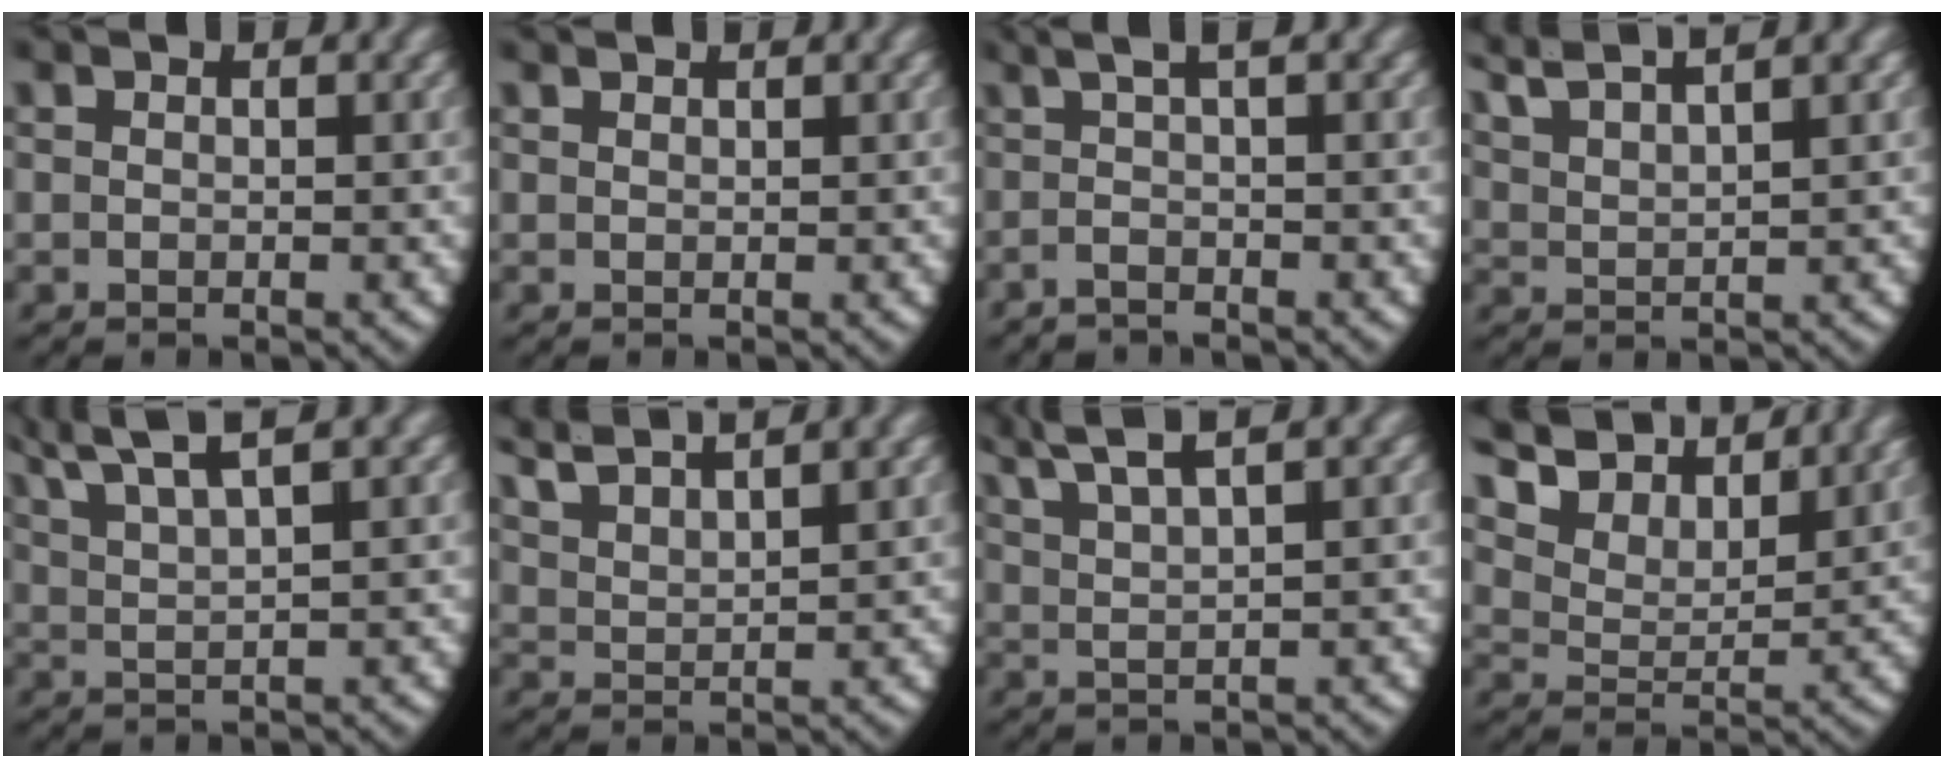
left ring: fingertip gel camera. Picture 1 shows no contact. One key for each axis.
{"total": 0.9, "fx": 0.6, "fy": -0.6, "fz": 0.0, "tx": 0.005, "ty": -0.003, "tz": 0.017}
{"total": 2.4, "fx": 0.5, "fy": 0.1, "fz": 2.4, "tx": -0.035, "ty": 0.007, "tz": 0.004}
{"total": 4.9, "fx": 4.2, "fy": 1.2, "fz": 2.3, "tx": -0.064, "ty": 0.005, "tz": 0.080}
{"total": 3.5, "fx": 2.4, "fy": 0.9, "fz": 2.3, "tx": -0.061, "ty": -0.006, "tz": 0.052}
{"total": 4.9, "fx": 4.0, "fy": 1.7, "fz": 2.3, "tx": -0.068, "ty": 0.001, "tz": 0.076}
{"total": 3.9, "fx": 3.0, "fy": 0.9, "fz": 2.4, "tx": -0.055, "ty": 0.002, "tz": 0.058}
{"total": 8.8, "fx": 6.5, "fy": 4.0, "fz": 4.5, "tx": -0.095, "ty": 0.016, "tz": 0.101}